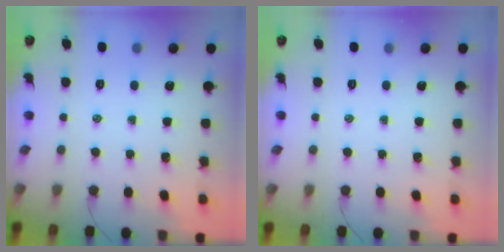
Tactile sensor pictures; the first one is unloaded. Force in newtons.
{"total": 0.0}